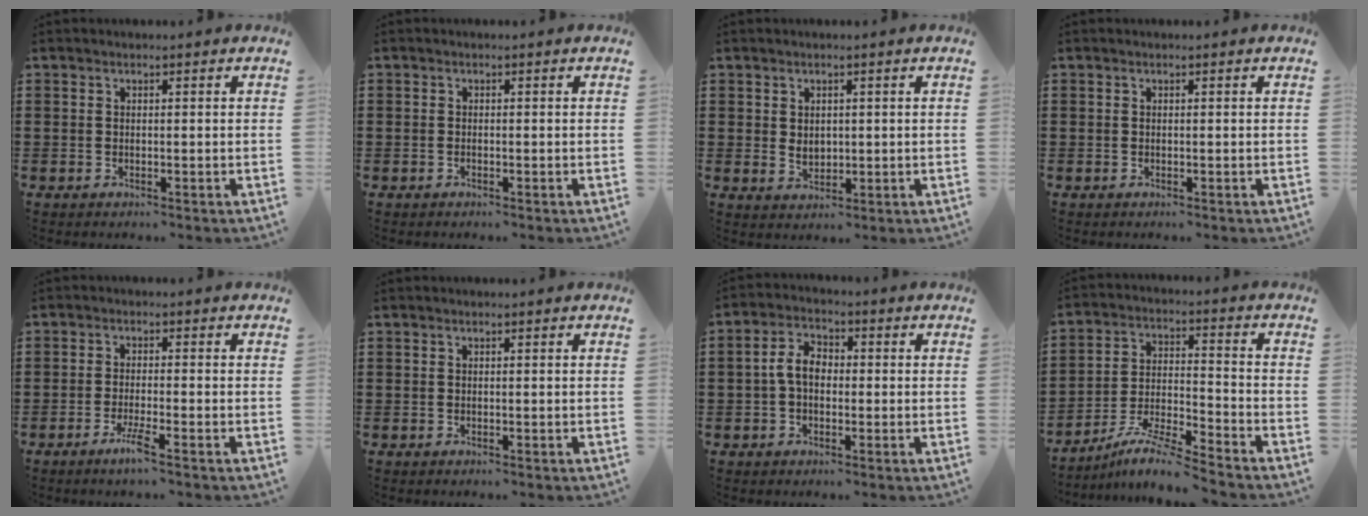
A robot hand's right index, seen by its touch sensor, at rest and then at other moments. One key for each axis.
{"total": 0.6, "fx": -0.4, "fy": 0.4, "fz": 0.2, "tx": -0.003, "ty": 0.002, "tz": -0.010}
{"total": 2.1, "fx": 0.7, "fy": 1.7, "fz": 1.0, "tx": -0.016, "ty": 0.005, "tz": 0.010}
{"total": 0.0}
{"total": 3.5, "fx": -2.2, "fy": -0.1, "fz": 2.7, "tx": -0.058, "ty": -0.014, "tz": -0.042}
{"total": 0.0}
{"total": 5.0, "fx": -0.3, "fy": 3.1, "fz": 3.9, "tx": -0.098, "ty": 0.004, "tz": -0.015}
{"total": 7.7, "fx": -7.0, "fy": -0.3, "fz": 3.1, "tx": -0.065, "ty": -0.009, "tz": -0.139}